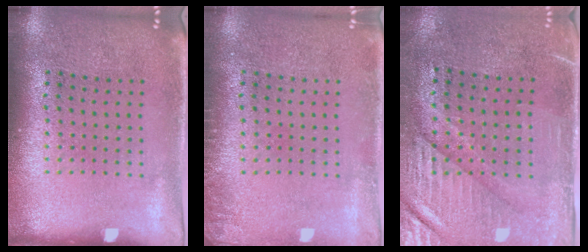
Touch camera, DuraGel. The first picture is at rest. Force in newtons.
{"total": 1.1, "press": 1.1, "slide": 0.2}
{"total": 3.6, "press": 3.1, "slide": 1.8}